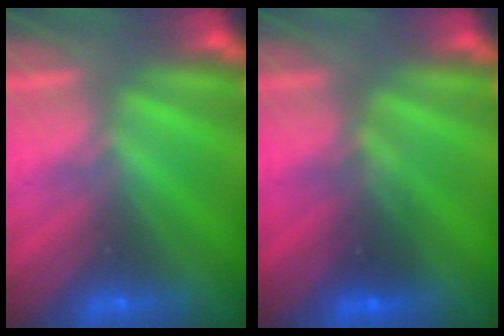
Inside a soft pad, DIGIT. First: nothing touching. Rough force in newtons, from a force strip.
{"total": 2.7}